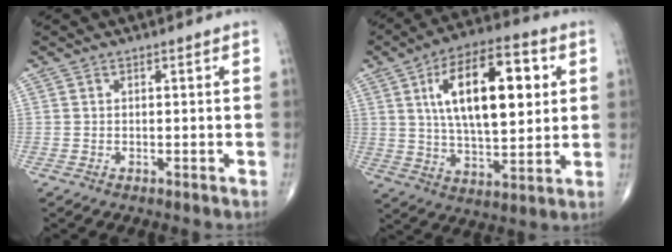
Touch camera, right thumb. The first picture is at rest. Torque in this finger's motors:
{"motor_torque": [-0.66, 1.66, 1.48, 1.28, 0.45]}